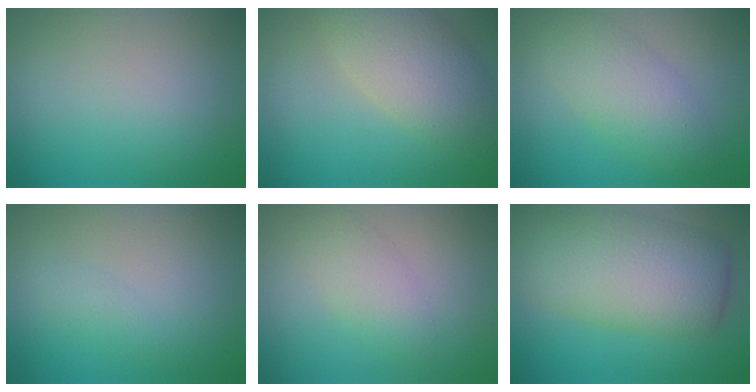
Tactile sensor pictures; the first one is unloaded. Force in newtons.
{"total": 6.2, "press": 6.1, "slide": 0.7}
{"total": 4.4, "press": 4.4, "slide": 0.2}
{"total": 1.2, "press": 1.2, "slide": 0.0}
{"total": 2.4, "press": 2.4, "slide": 0.2}
{"total": 7.9, "press": 7.9, "slide": 0.4}